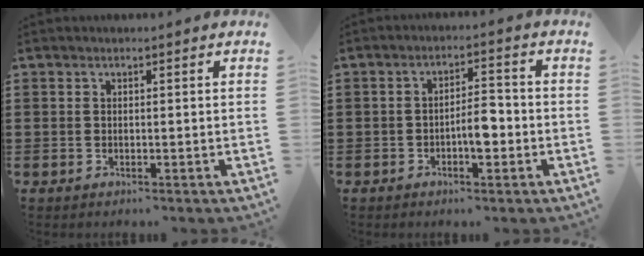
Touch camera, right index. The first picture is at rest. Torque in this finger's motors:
{"motor_torque": [0.29, 0.34, 0.15, 0.05]}